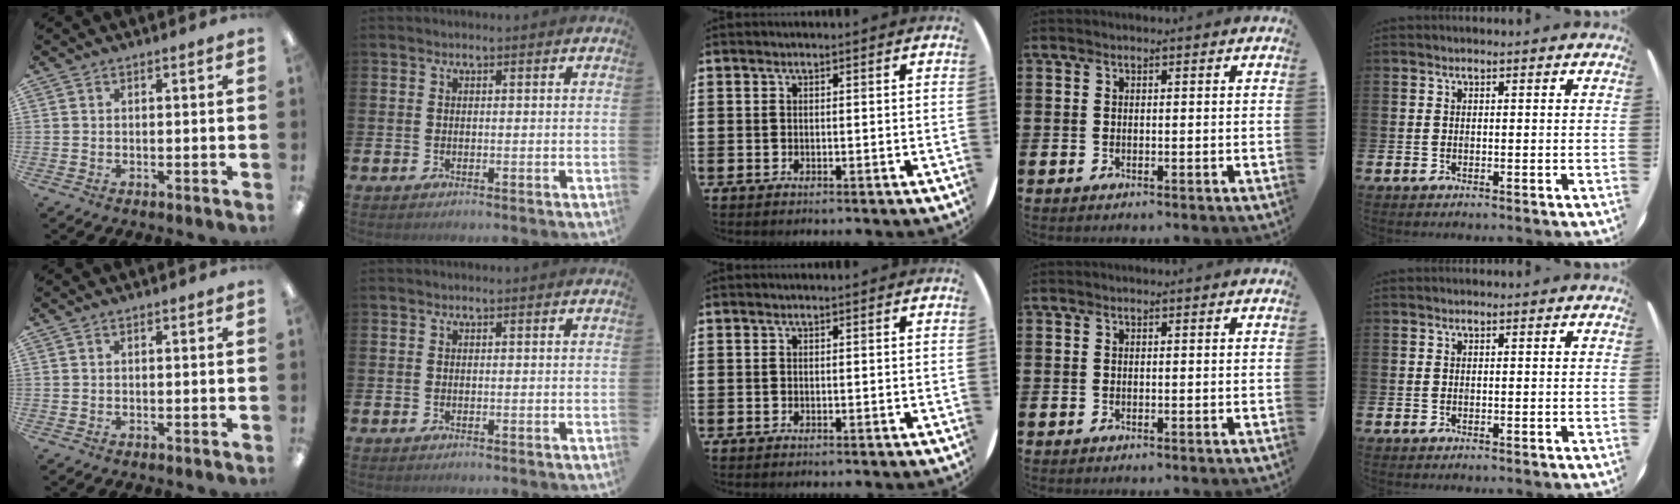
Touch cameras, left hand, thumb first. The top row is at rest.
{}